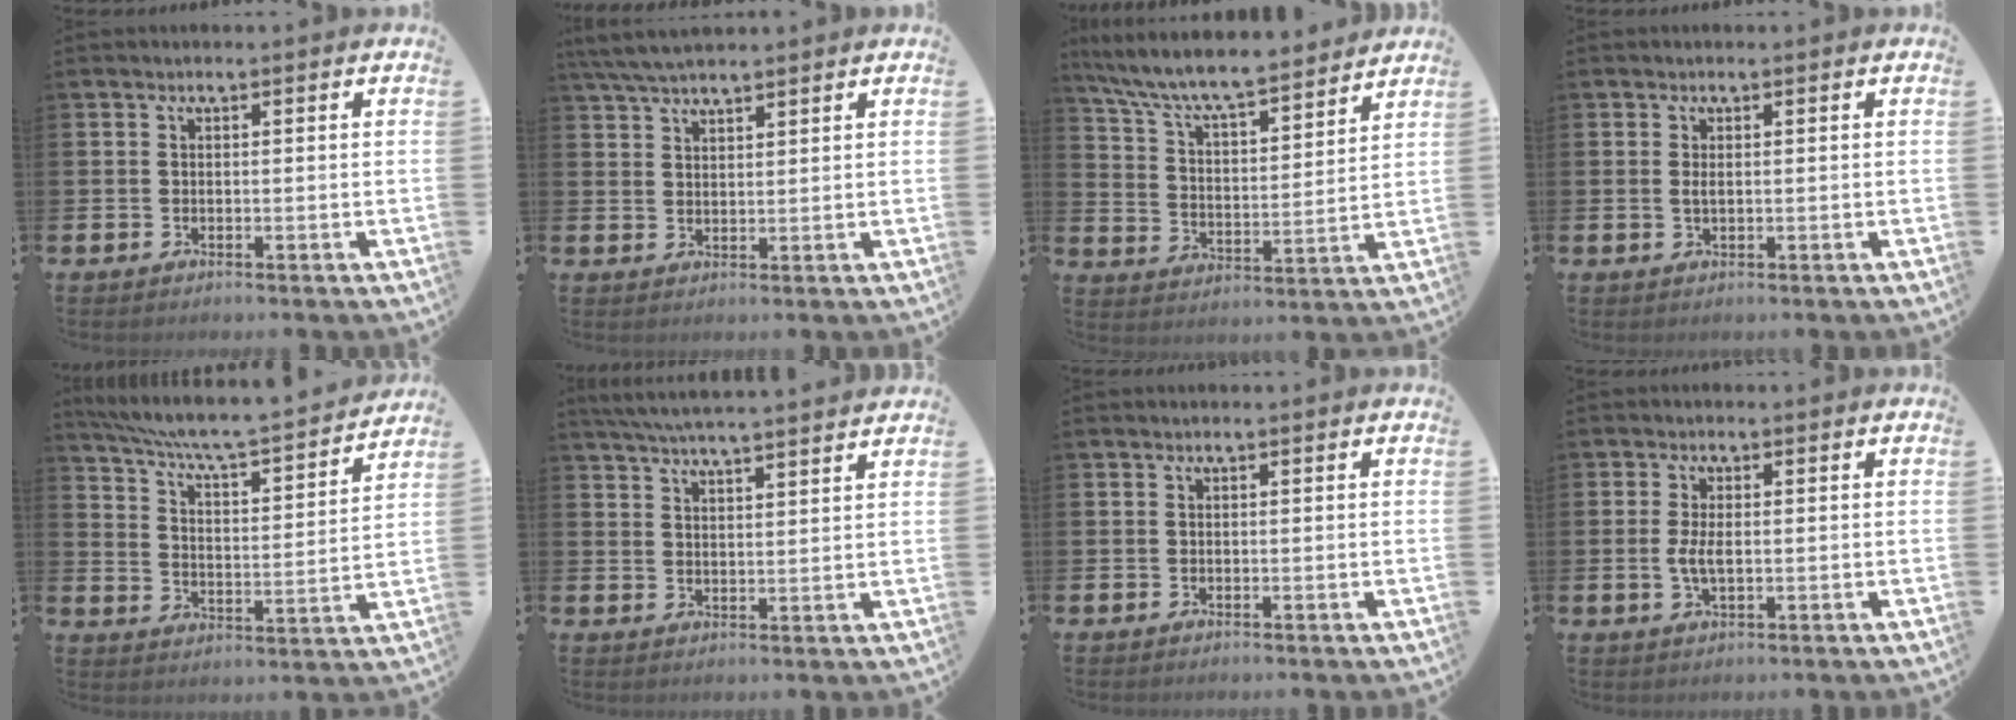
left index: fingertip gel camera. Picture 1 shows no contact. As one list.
[{"total": 4.8, "force": [4.4, 0.8, 1.8], "torque": [-0.041, -0.012, 0.081]}, {"total": 8.4, "force": [7.9, 0.8, 2.5], "torque": [-0.086, -0.062, 0.136]}, {"total": 0.9, "force": [0.2, 0.3, 0.8], "torque": [-0.012, 0.002, 0.001]}, {"total": 6.8, "force": [6.4, 0.3, 2.3], "torque": [-0.070, -0.056, 0.102]}, {"total": 5.6, "force": [5.5, -0.2, 1.2], "torque": [-0.038, -0.024, 0.098]}, {"total": 0.0}, {"total": 2.9, "force": [0.0, 1.3, 2.6], "torque": [-0.054, 0.000, -0.005]}]